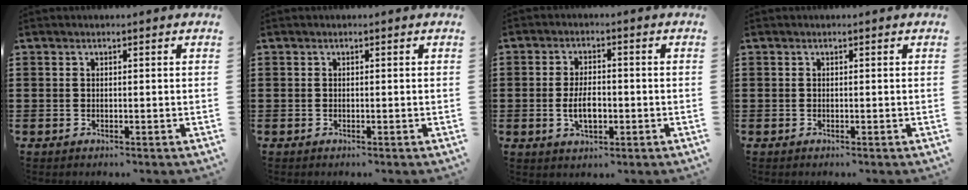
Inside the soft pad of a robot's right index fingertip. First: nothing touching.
{"total": 0.0}
{"total": 4.8, "force": [-0.9, 2.5, 4.0], "torque": [-0.072, 0.000, -0.019]}
{"total": 0.0}